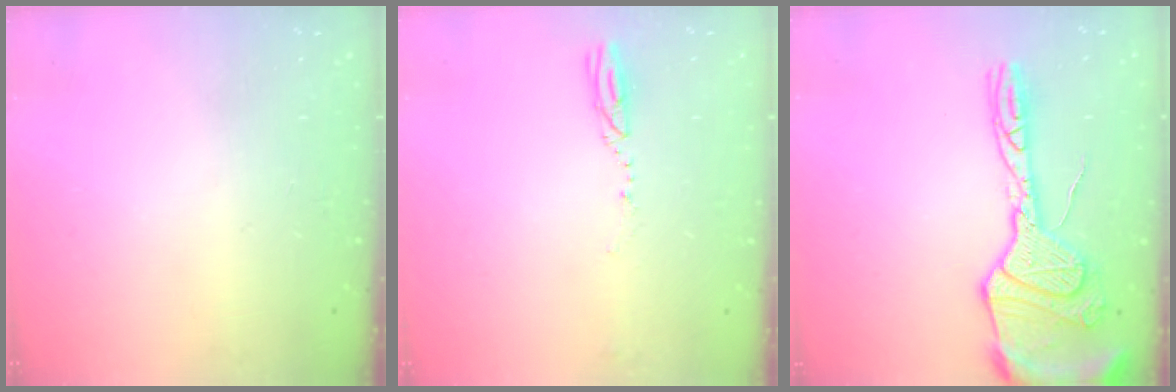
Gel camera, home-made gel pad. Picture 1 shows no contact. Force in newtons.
{"total": 3.1, "press": 3.0, "slide": 0.7}
{"total": 19.8, "press": 19.7, "slide": 1.9}